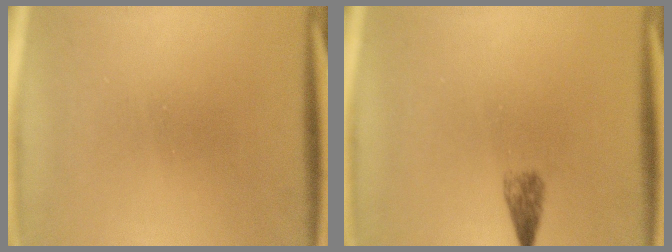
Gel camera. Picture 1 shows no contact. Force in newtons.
{"total": 1.4}